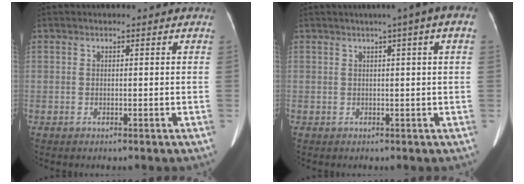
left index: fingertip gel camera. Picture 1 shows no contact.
{"total": 4.3, "force": [1.9, 0.4, 3.9], "torque": [-0.047, 0.029, 0.022]}